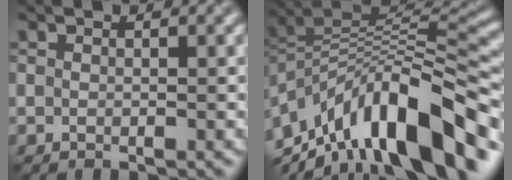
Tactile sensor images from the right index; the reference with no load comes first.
{"total": 13.1, "force": [-6.2, 5.6, 10.1], "torque": [-0.165, 0.026, -0.106]}